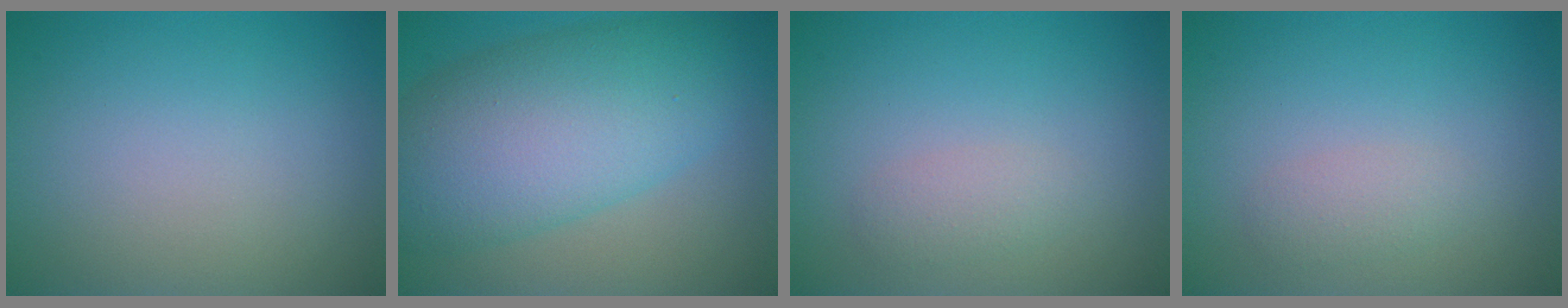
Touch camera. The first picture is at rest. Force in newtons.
{"total": 10.5, "press": 10.5, "slide": 0.2}
{"total": 1.5, "press": 1.5, "slide": 0.1}
{"total": 1.5, "press": 1.5, "slide": 0.1}